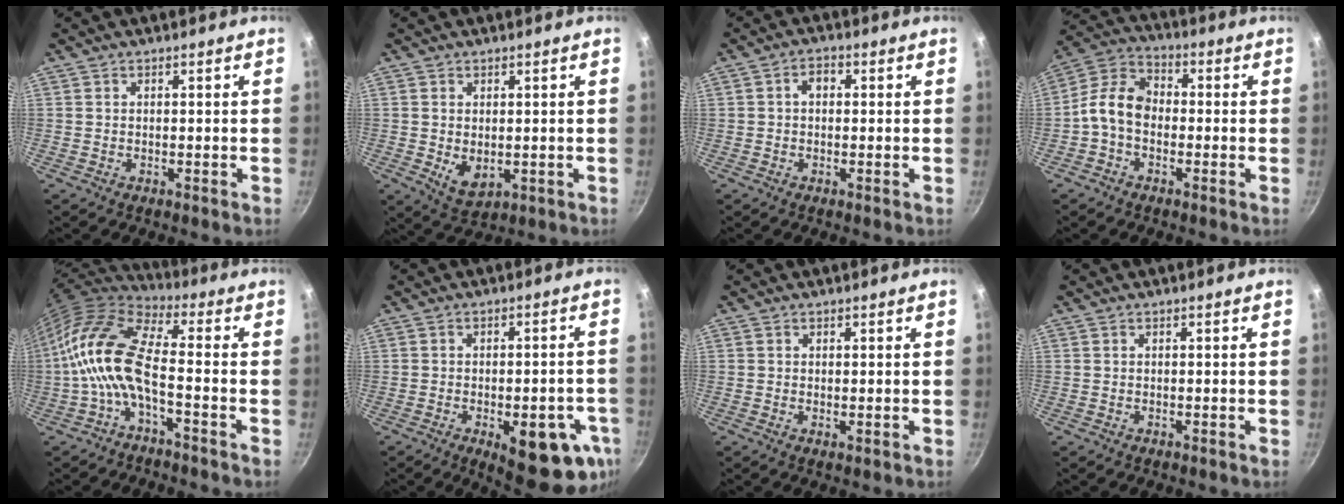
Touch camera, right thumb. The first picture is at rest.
{"total": 5.2, "force": [0.0, 3.4, 3.9], "torque": [-0.061, -0.017, 0.009]}
{"total": 2.8, "force": [0.3, 2.0, 1.9], "torque": [-0.024, 0.010, 0.000]}
{"total": 8.8, "force": [-1.7, 6.3, 5.9], "torque": [-0.098, 0.035, -0.055]}
{"total": 13.8, "force": [-2.6, 5.5, 12.4], "torque": [-0.254, 0.036, -0.066]}
{"total": 15.6, "force": [-5.8, 6.5, 12.9], "torque": [-0.121, 0.008, -0.069]}
{"total": 0.8, "force": [0.3, 0.4, 0.6], "torque": [-0.009, -0.006, 0.002]}
{"total": 0.0}